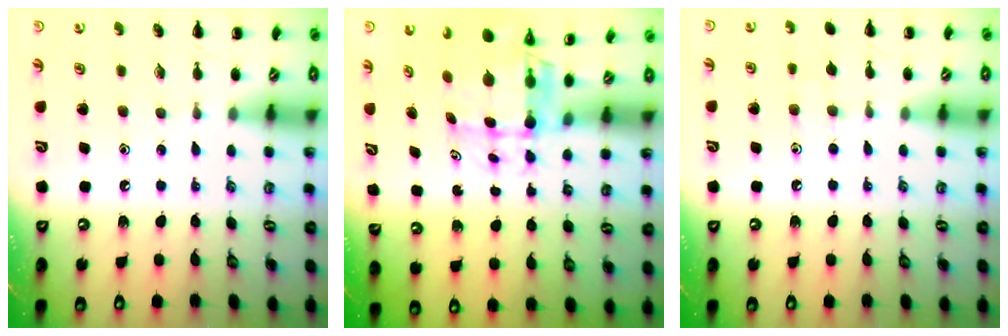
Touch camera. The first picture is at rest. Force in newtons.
{"total": 6.1, "press": 5.7, "slide": 2.2}
{"total": 5.5, "press": 5.1, "slide": 2.0}